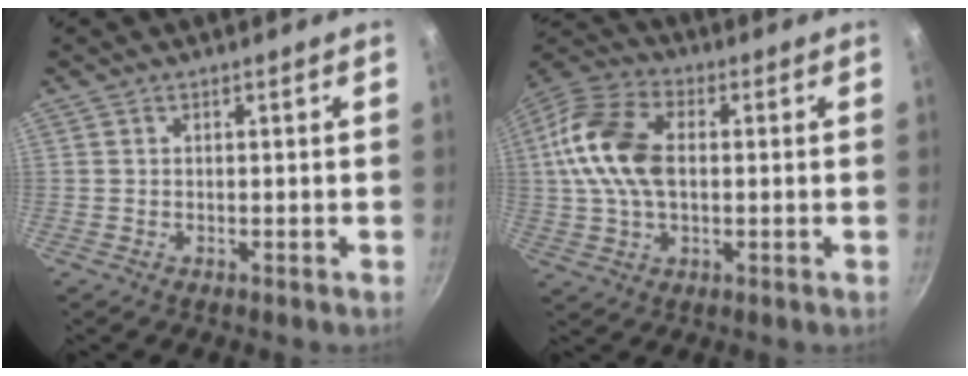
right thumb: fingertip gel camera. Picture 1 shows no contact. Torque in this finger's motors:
{"motor_torque": [0.49, 0.58, 1.65, 0.29, 0.55]}